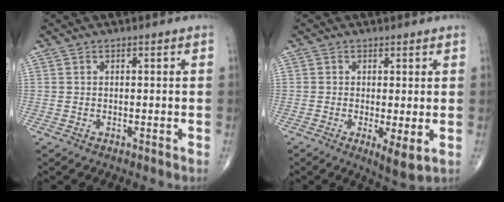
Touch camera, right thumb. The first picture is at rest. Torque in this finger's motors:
{"motor_torque": [-0.03, 0.23, -0.32, -0.13, 0.01]}